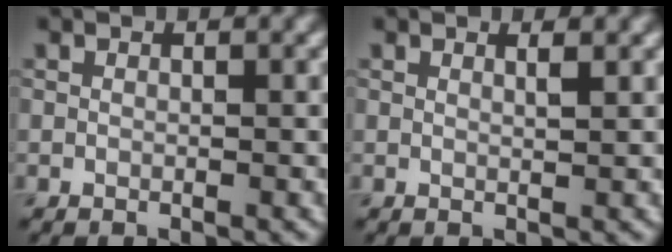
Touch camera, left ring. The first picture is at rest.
{"total": 1.1, "force": [0.6, 0.3, 0.8], "torque": [-0.004, 0.001, 0.006]}